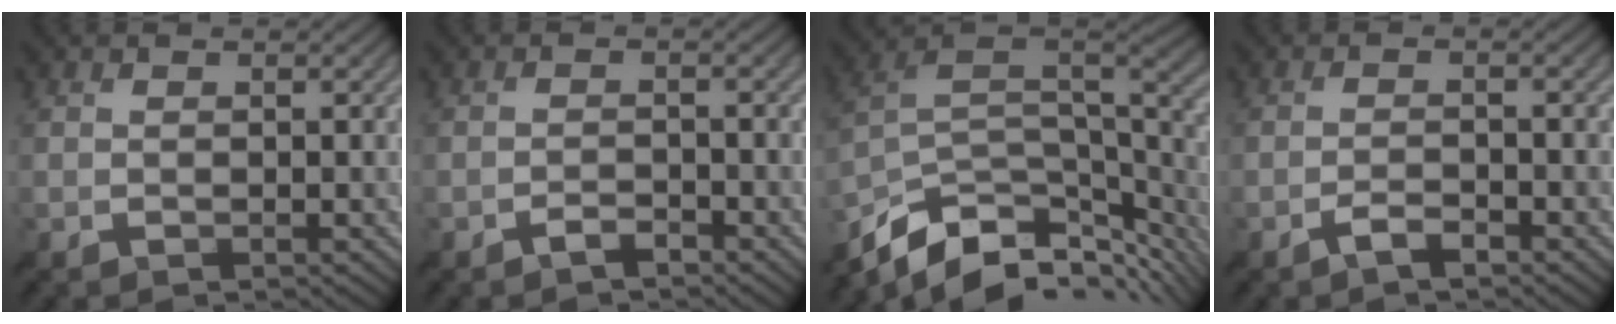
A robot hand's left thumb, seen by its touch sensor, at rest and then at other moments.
{"total": 1.7, "force": [-1.3, 0.5, 0.8], "torque": [-0.016, 0.003, -0.027]}
{"total": 12.5, "force": [-7.4, 5.7, 8.2], "torque": [-0.192, -0.015, -0.120]}
{"total": 2.1, "force": [-1.6, 0.5, 1.3], "torque": [-0.027, 0.004, -0.034]}